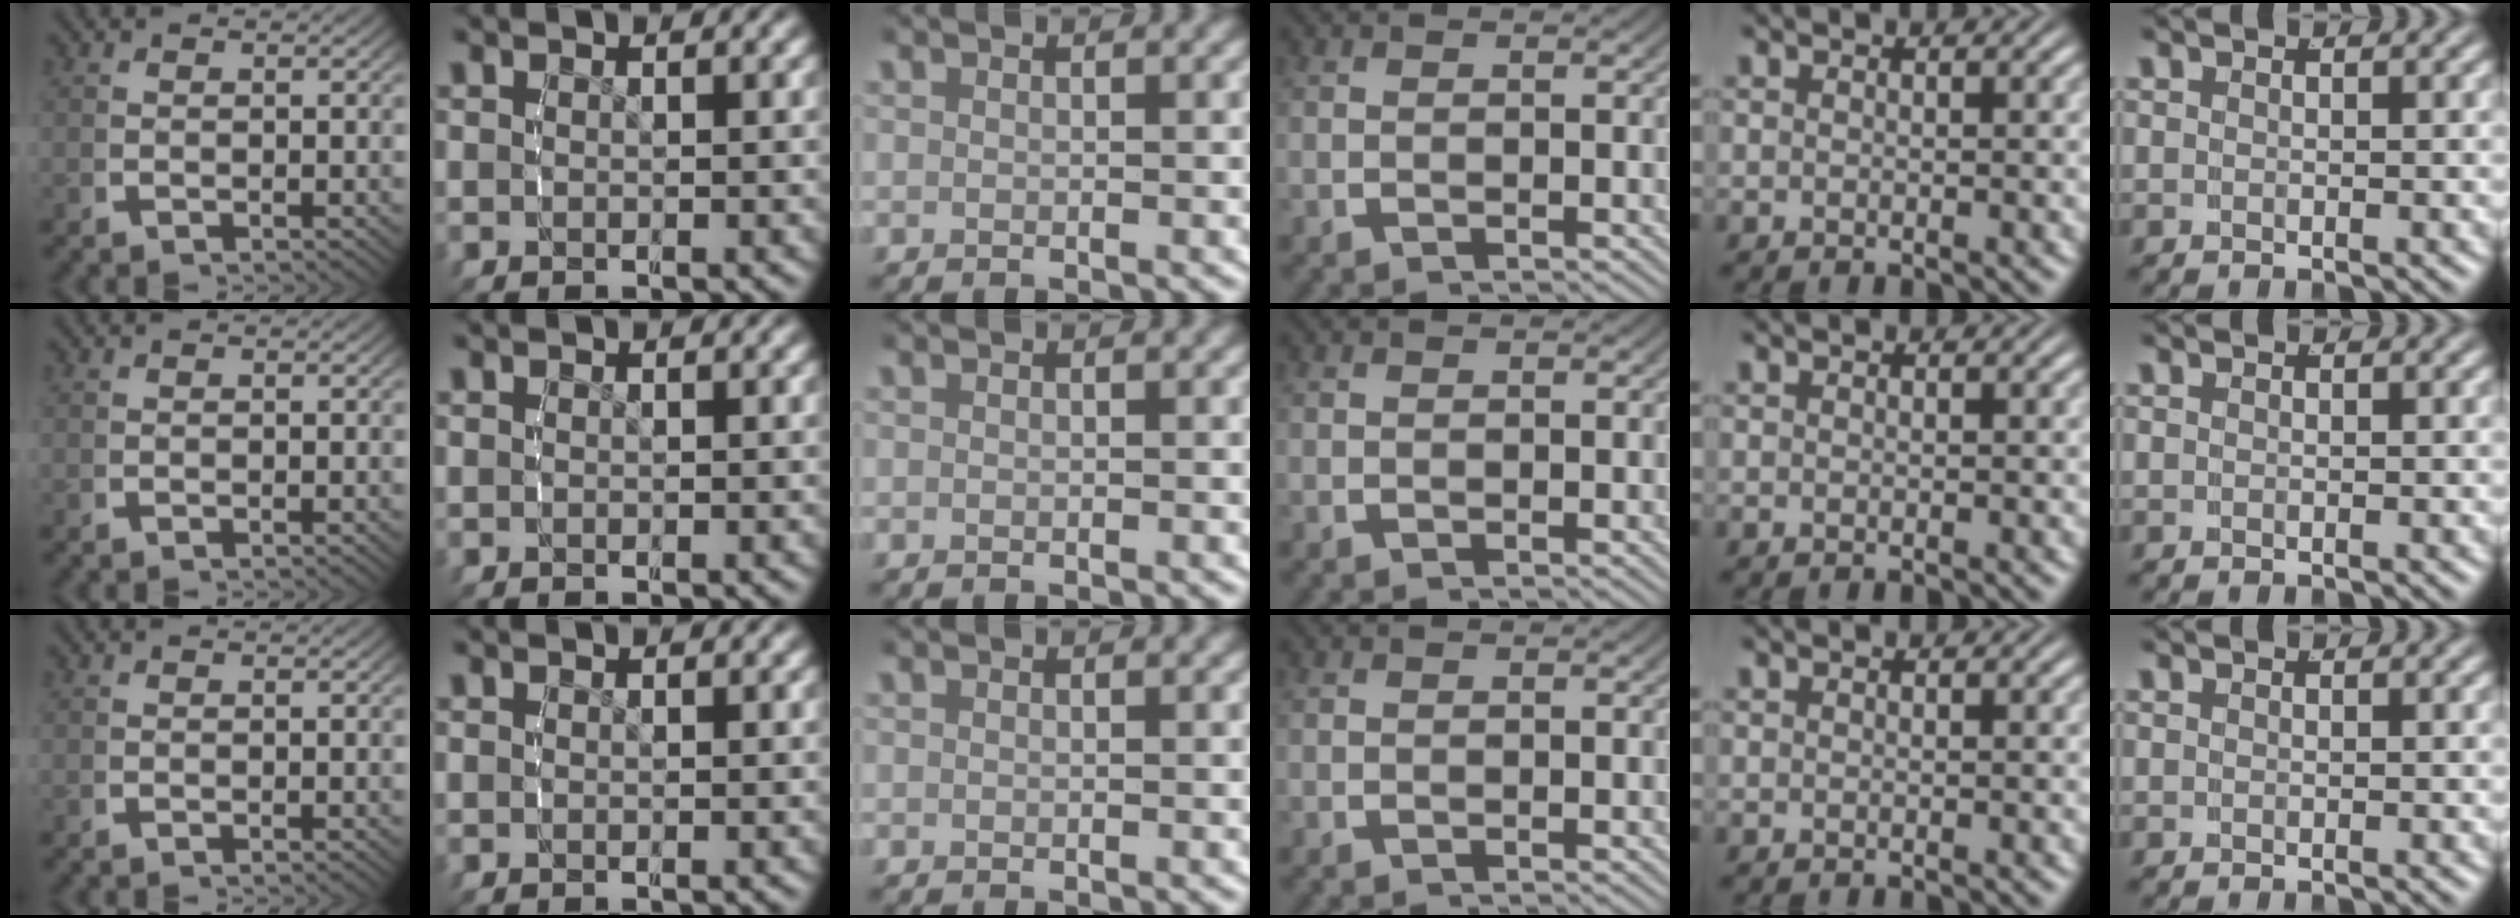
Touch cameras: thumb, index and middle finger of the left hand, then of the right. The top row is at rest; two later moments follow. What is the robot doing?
{"motion": "reach", "object": "paper"}